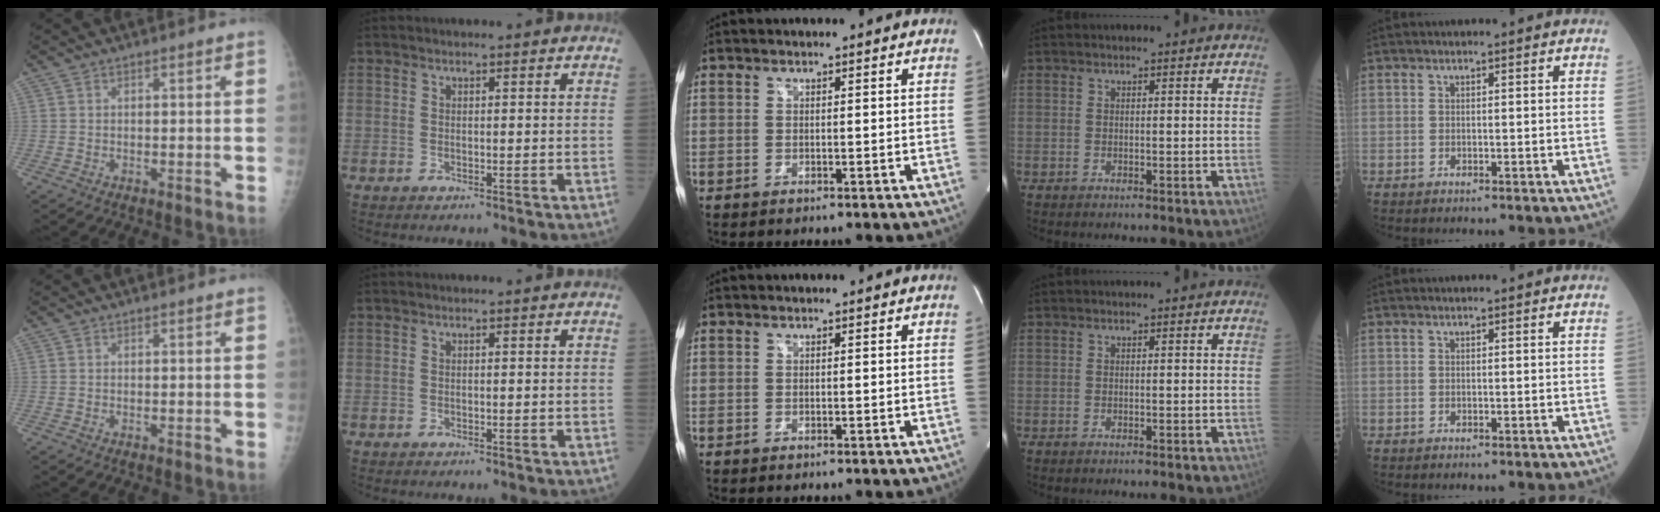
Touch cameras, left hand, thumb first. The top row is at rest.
{}